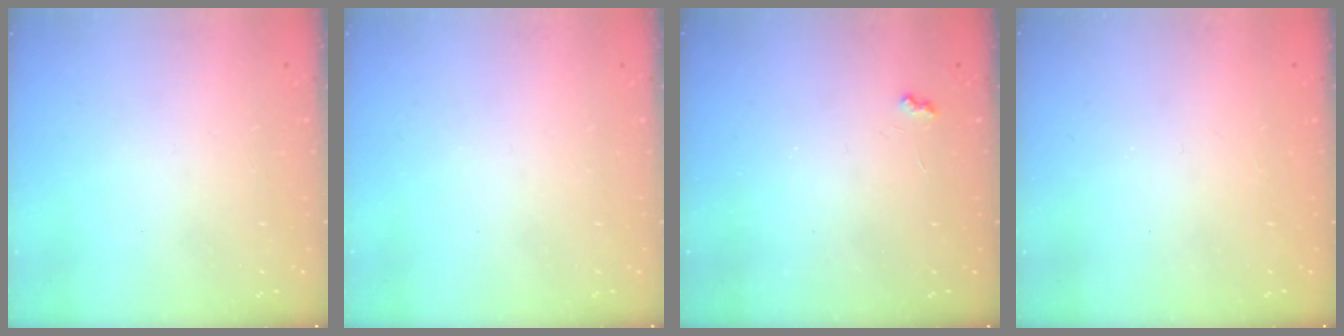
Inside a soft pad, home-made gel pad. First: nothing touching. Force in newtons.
{"total": 0.0}
{"total": 3.0, "press": 3.0, "slide": 0.4}
{"total": 1.1, "press": 1.0, "slide": 0.1}